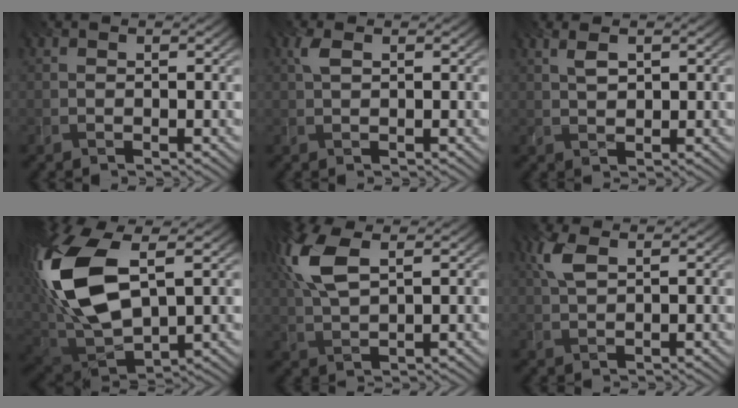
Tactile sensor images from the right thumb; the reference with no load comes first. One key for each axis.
{"total": 1.6, "fx": 0.7, "fy": 0.6, "fz": 1.4, "tx": -0.037, "ty": 0.004, "tz": 0.014}
{"total": 2.3, "fx": 1.0, "fy": 1.1, "fz": 1.8, "tx": -0.042, "ty": 0.002, "tz": 0.022}
{"total": 17.0, "fx": 3.7, "fy": 9.0, "fz": 13.9, "tx": -0.350, "ty": 0.002, "tz": 0.081}
{"total": 8.2, "fx": 3.3, "fy": 3.3, "fz": 6.7, "tx": -0.179, "ty": 0.017, "tz": 0.065}
{"total": 3.6, "fx": 1.6, "fy": 1.5, "fz": 2.9, "tx": -0.077, "ty": 0.007, "tz": 0.032}